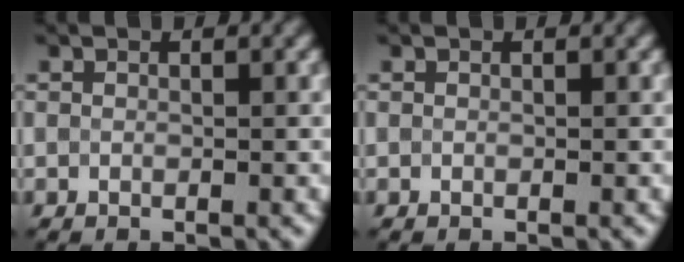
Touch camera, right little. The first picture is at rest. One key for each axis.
{"total": 0.0}